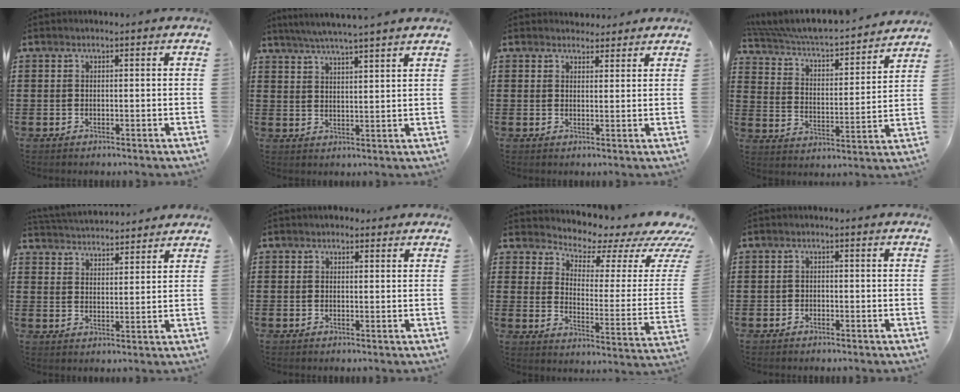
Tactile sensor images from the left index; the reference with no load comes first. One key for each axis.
{"total": 4.4, "fx": 4.1, "fy": -0.8, "fz": 1.5, "tx": -0.043, "ty": -0.018, "tz": 0.070}
{"total": 2.4, "fx": 2.2, "fy": 0.9, "fz": 0.0, "tx": 0.002, "ty": -0.002, "tz": 0.040}
{"total": 4.1, "fx": 3.8, "fy": 0.4, "fz": 1.4, "tx": -0.048, "ty": -0.039, "tz": 0.055}
{"total": 3.8, "fx": 3.7, "fy": 0.2, "fz": -0.2, "tx": -0.012, "ty": -0.022, "tz": 0.065}
{"total": 1.2, "fx": 0.9, "fy": 0.9, "fz": 0.2, "tx": -0.008, "ty": 0.008, "tz": 0.016}
{"total": 4.0, "fx": 3.5, "fy": 1.4, "fz": 1.5, "tx": -0.036, "ty": -0.038, "tz": 0.050}
{"total": 1.0, "fx": -0.8, "fy": 0.5, "fz": 0.0, "tx": -0.004, "ty": 0.002, "tz": -0.019}